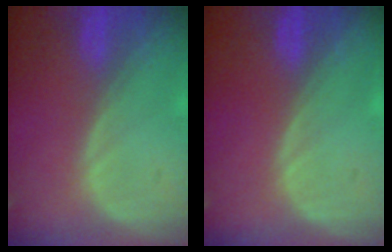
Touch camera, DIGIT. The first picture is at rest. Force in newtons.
{"total": 0.0}